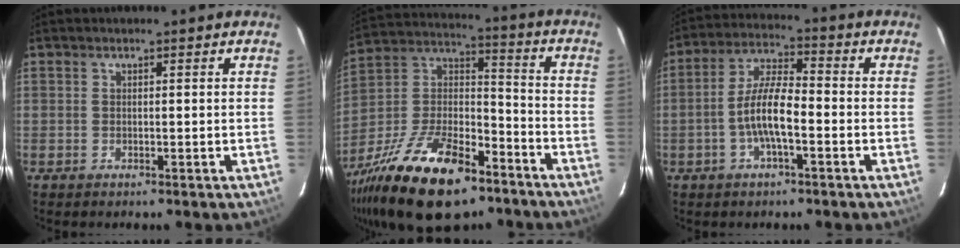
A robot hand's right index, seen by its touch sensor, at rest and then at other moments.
{"total": 25.7, "force": [-16.1, 11.1, 16.6], "torque": [-0.333, -0.009, -0.268]}
{"total": 8.5, "force": [-2.6, 2.2, 7.8], "torque": [-0.160, 0.010, -0.051]}